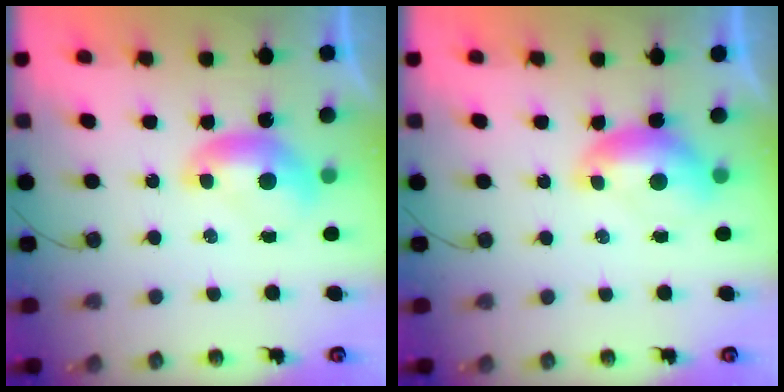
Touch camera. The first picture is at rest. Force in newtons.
{"total": 0.9, "press": 0.8, "slide": 0.3}